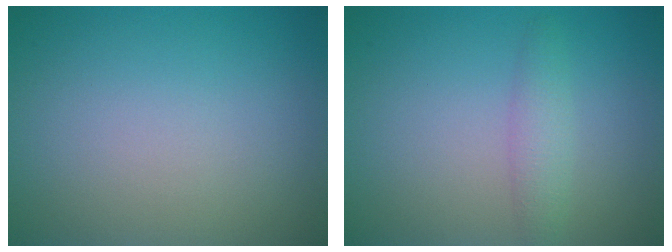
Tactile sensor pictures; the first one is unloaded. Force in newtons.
{"total": 1.9, "press": 1.9, "slide": 0.1}